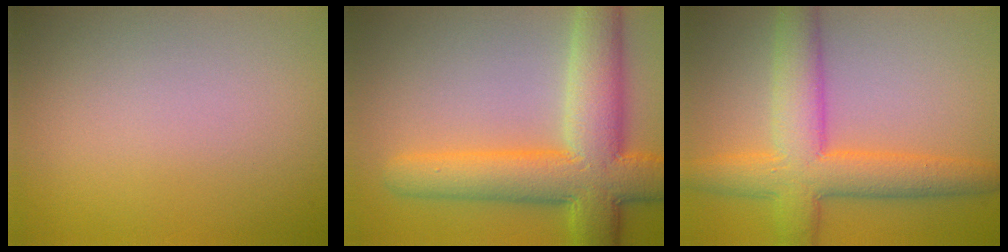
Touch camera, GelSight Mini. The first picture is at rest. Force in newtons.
{"total": 9.7, "press": 9.7, "slide": 0.4}
{"total": 7.7, "press": 7.7, "slide": 0.2}